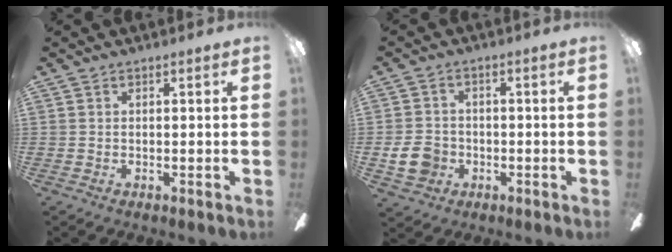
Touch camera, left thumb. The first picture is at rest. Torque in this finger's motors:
{"motor_torque": [0.38, 1.41, 0.23, -0.24, 0.01]}